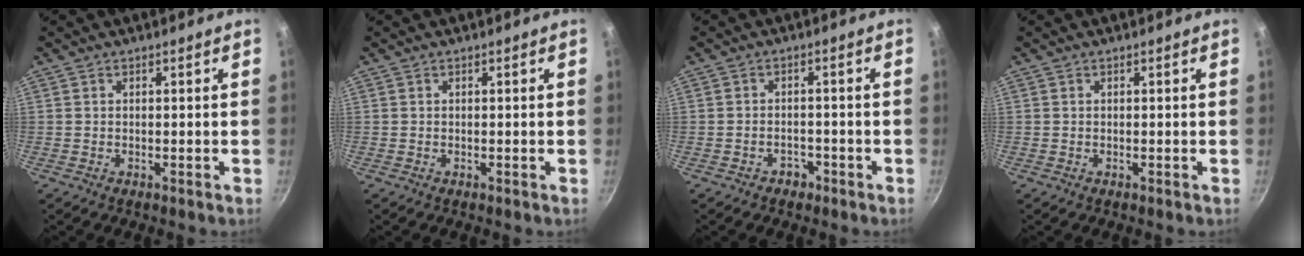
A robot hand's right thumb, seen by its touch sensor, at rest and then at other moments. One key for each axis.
{"total": 0.0}
{"total": 2.3, "fx": -1.5, "fy": 1.6, "fz": 0.6, "tx": 0.000, "ty": 0.014, "tz": -0.021}
{"total": 0.0}